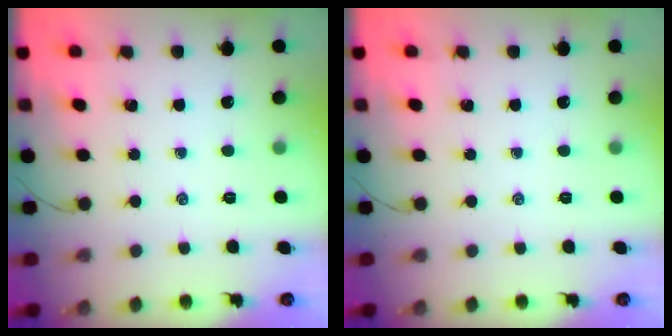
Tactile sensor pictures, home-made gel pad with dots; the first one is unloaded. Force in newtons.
{"total": 0.0}